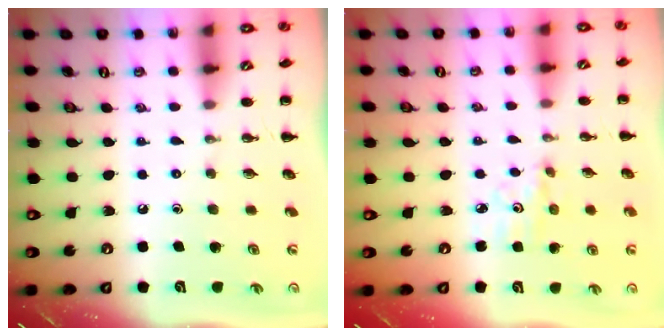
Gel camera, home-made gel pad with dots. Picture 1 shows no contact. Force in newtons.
{"total": 4.4, "press": 4.2, "slide": 1.6}